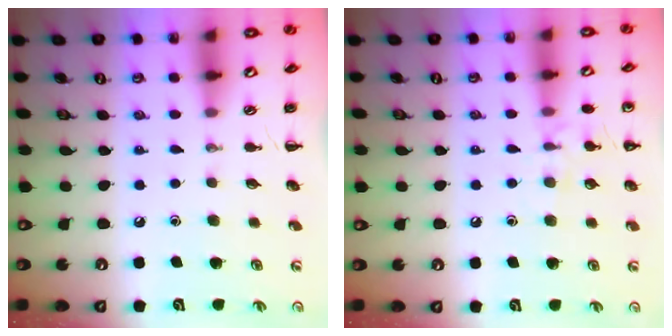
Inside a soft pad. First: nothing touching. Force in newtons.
{"total": 8.3, "press": 8.0, "slide": 1.9}